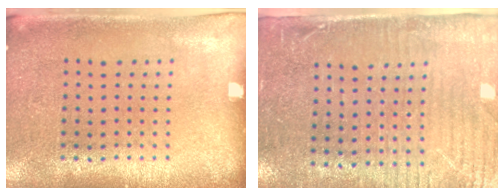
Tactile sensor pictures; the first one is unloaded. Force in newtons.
{"total": 3.6, "press": 3.2, "slide": 1.7}